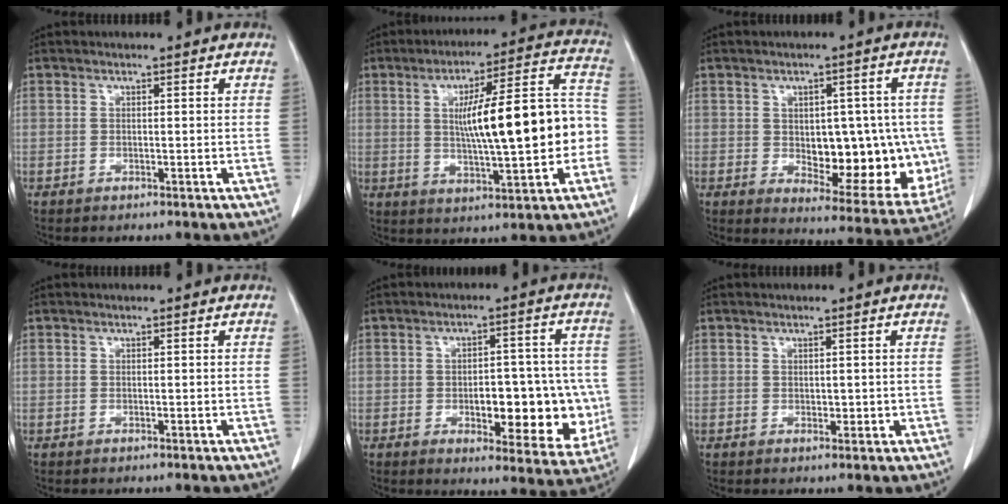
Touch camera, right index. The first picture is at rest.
{"total": 17.0, "force": [-0.7, 3.1, 16.7], "torque": [-0.247, 0.032, -0.006]}
{"total": 16.1, "force": [-1.4, 8.0, 13.9], "torque": [-0.176, 0.006, 0.007]}
{"total": 0.0}
{"total": 13.5, "force": [-2.5, 5.8, 12.0], "torque": [-0.139, 0.016, -0.019]}
{"total": 1.8, "force": [-0.1, 1.1, 1.4], "torque": [-0.016, -0.001, -0.001]}